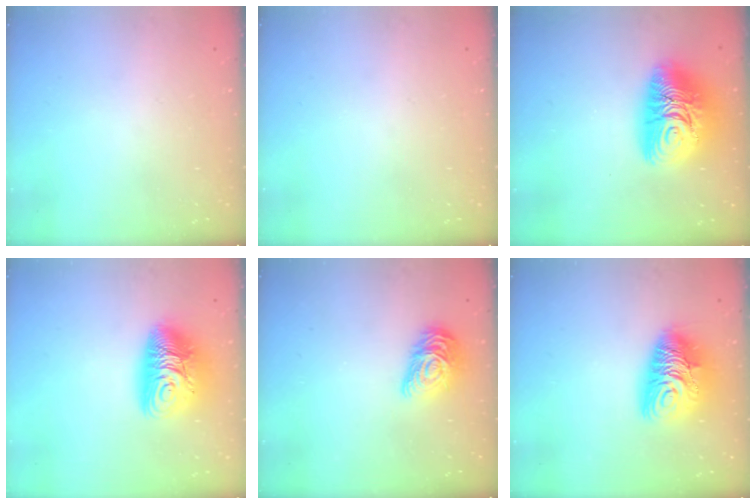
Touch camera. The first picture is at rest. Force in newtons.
{"total": 0.0}
{"total": 15.9, "press": 15.9, "slide": 1.3}
{"total": 12.2, "press": 12.1, "slide": 1.2}
{"total": 12.5, "press": 12.5, "slide": 0.5}
{"total": 13.9, "press": 13.8, "slide": 1.5}